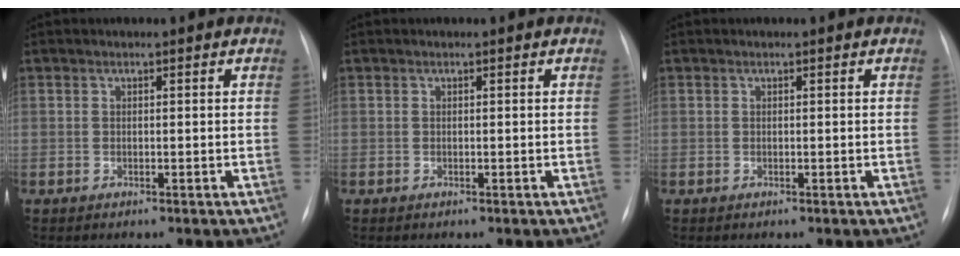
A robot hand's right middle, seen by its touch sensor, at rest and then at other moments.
{"total": 0.0}
{"total": 0.0}